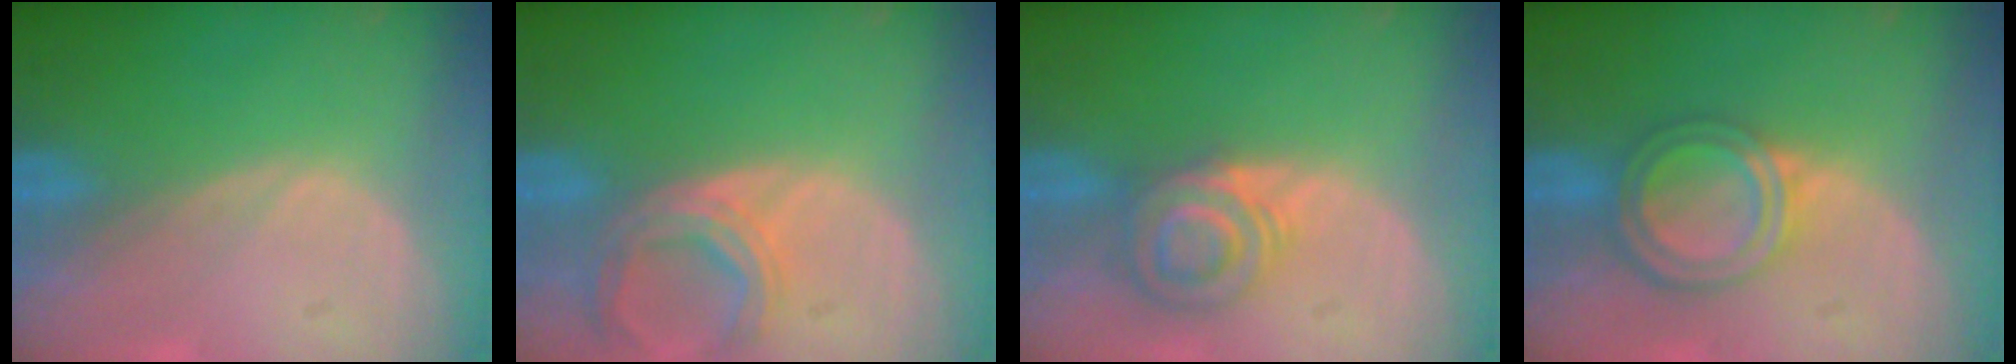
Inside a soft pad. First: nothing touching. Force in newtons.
{"total": 6.2, "press": 5.7, "slide": 2.5}
{"total": 5.7, "press": 5.6, "slide": 1.1}
{"total": 6.1, "press": 5.3, "slide": 3.0}